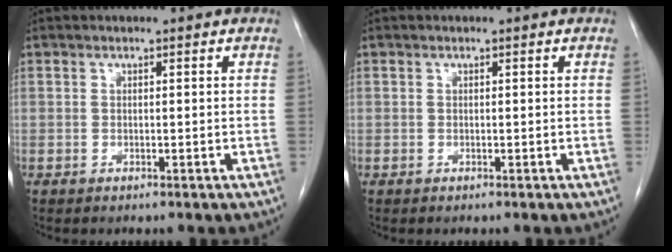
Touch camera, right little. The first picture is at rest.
{"total": 0.0}